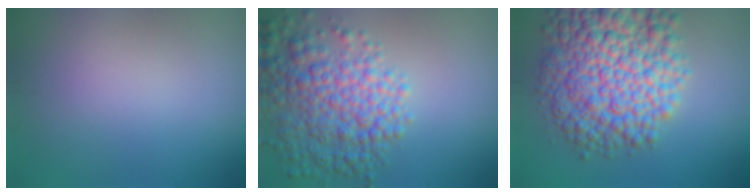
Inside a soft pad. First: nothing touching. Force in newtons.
{"total": 7.0, "press": 7.0, "slide": 0.3}
{"total": 11.5, "press": 11.5, "slide": 0.3}